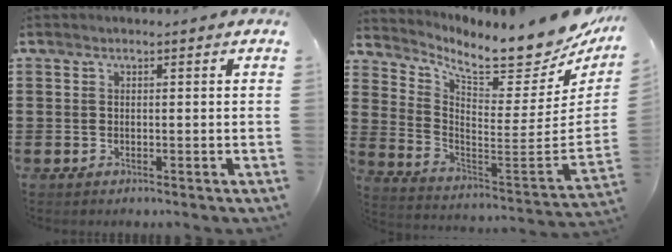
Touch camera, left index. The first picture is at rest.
{"total": 9.0, "force": [8.1, 0.6, 4.0], "torque": [-0.088, -0.090, 0.126]}